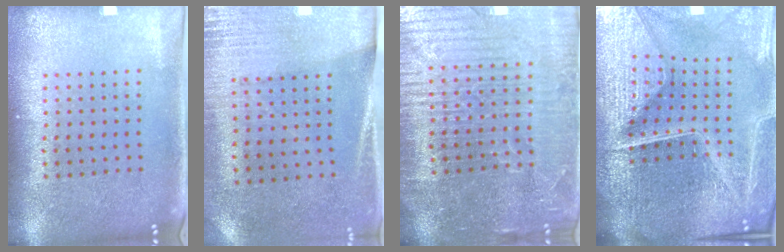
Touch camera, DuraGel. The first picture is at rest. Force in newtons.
{"total": 2.7, "press": 2.4, "slide": 1.3}
{"total": 5.0, "press": 4.7, "slide": 1.9}
{"total": 7.0, "press": 6.2, "slide": 3.3}